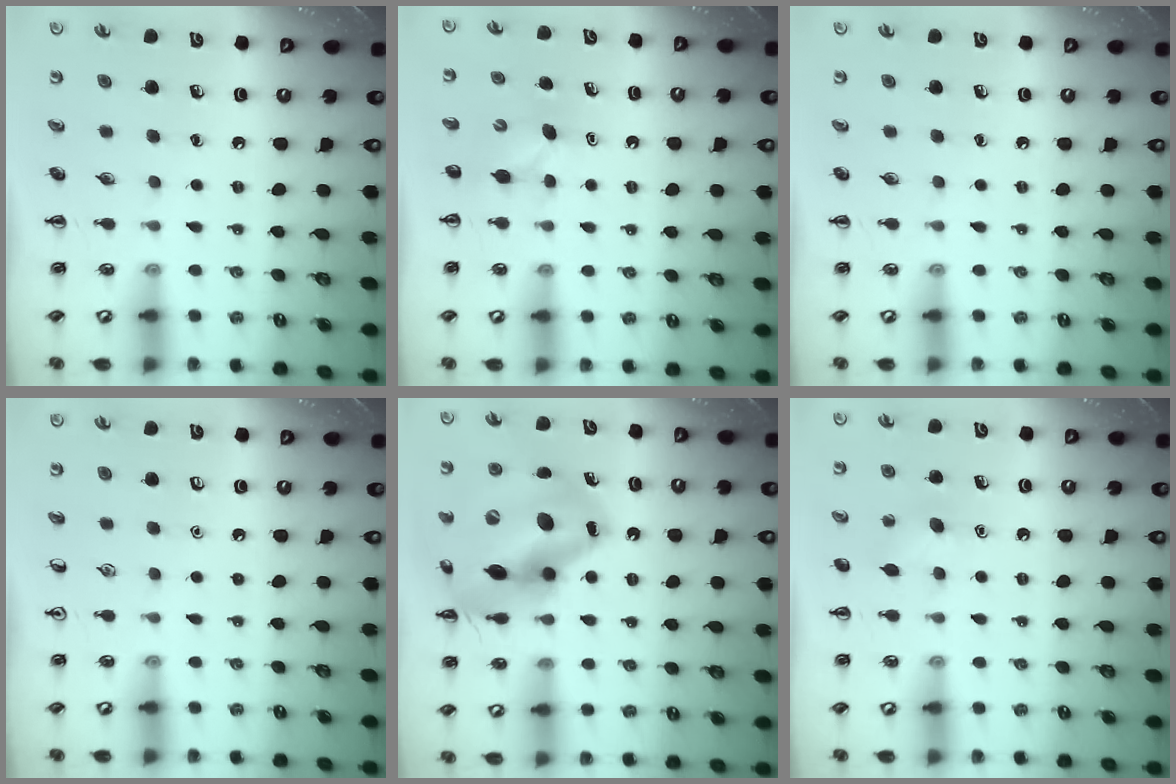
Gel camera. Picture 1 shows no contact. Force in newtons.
{"total": 3.5, "press": 3.4, "slide": 0.8}
{"total": 0.0}
{"total": 0.0}
{"total": 19.9, "press": 19.7, "slide": 3.3}
{"total": 3.9, "press": 3.7, "slide": 1.1}